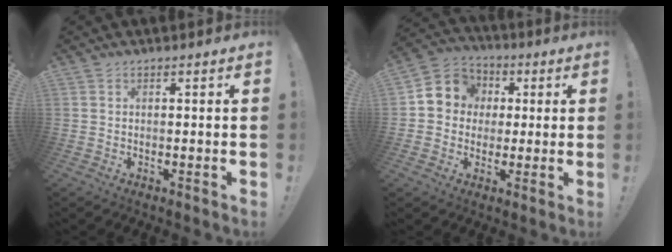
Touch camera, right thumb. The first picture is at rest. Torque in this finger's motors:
{"motor_torque": [0.97, 1.40, 0.37, -0.29, -0.01]}